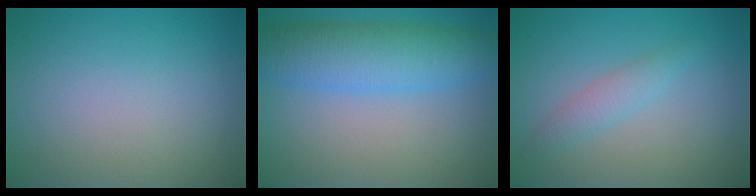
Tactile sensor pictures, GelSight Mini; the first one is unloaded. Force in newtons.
{"total": 6.6, "press": 6.6, "slide": 0.1}
{"total": 1.8, "press": 1.8, "slide": 0.1}